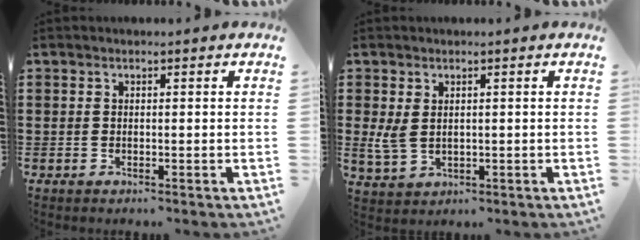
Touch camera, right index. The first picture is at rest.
{"total": 3.3, "force": [0.8, 2.2, 2.3], "torque": [-0.063, 0.000, 0.012]}